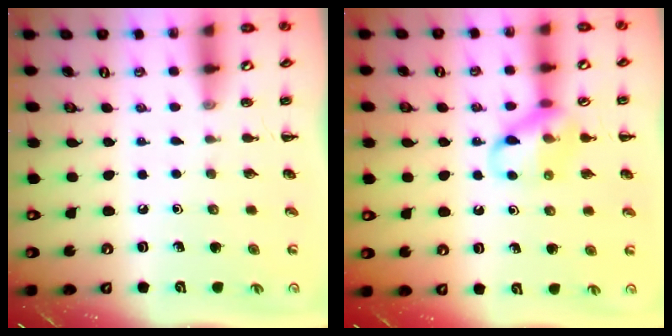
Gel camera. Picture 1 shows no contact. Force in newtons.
{"total": 12.3, "press": 12.2, "slide": 1.2}